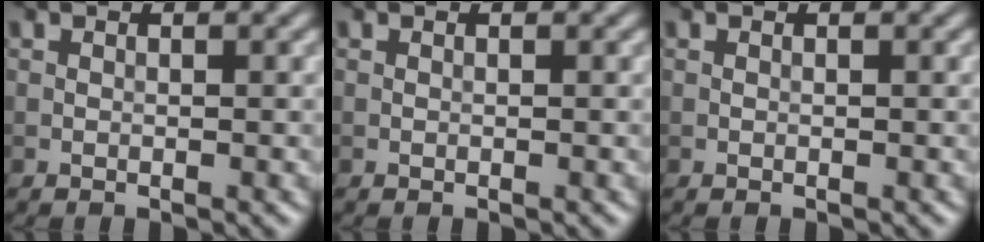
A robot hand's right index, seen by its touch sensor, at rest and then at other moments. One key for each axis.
{"total": 0.0}
{"total": 0.0}